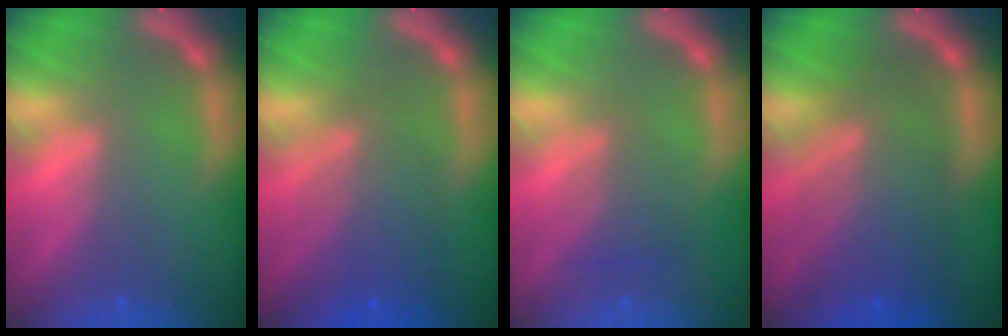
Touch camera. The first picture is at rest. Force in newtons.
{"total": 6.0}
{"total": 3.0}
{"total": 8.5}